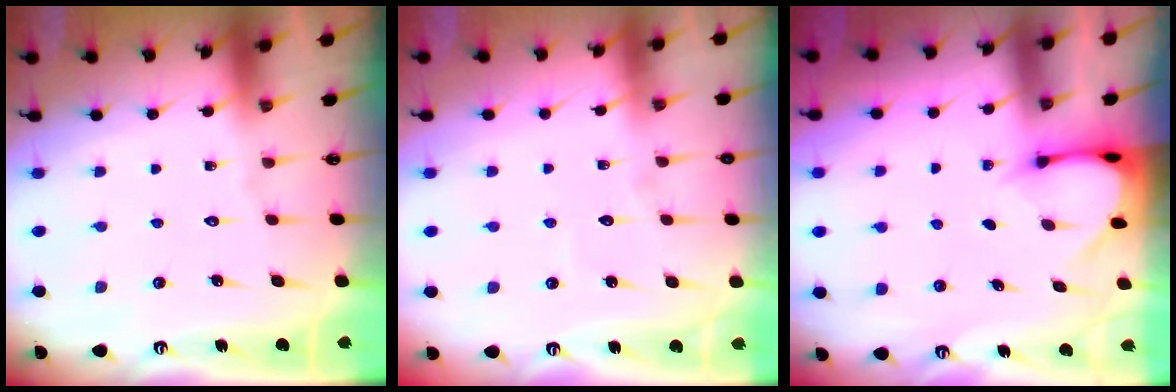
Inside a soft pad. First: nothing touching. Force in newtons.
{"total": 4.3, "press": 4.3, "slide": 0.3}
{"total": 3.0, "press": 3.0, "slide": 0.2}